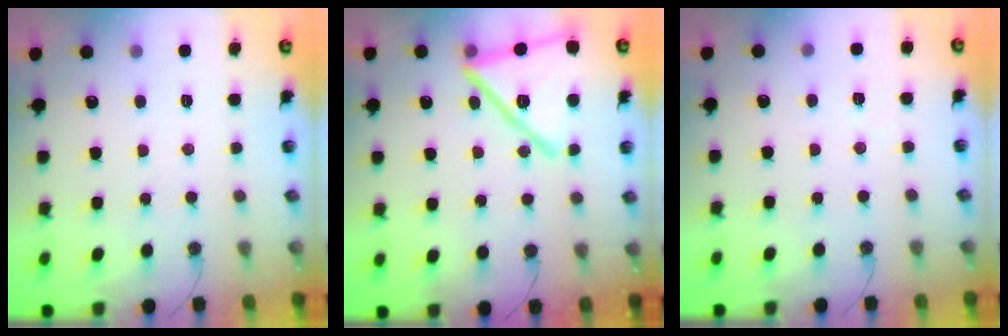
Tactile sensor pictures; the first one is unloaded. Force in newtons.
{"total": 20.6, "press": 20.5, "slide": 1.2}
{"total": 2.0, "press": 1.9, "slide": 0.8}